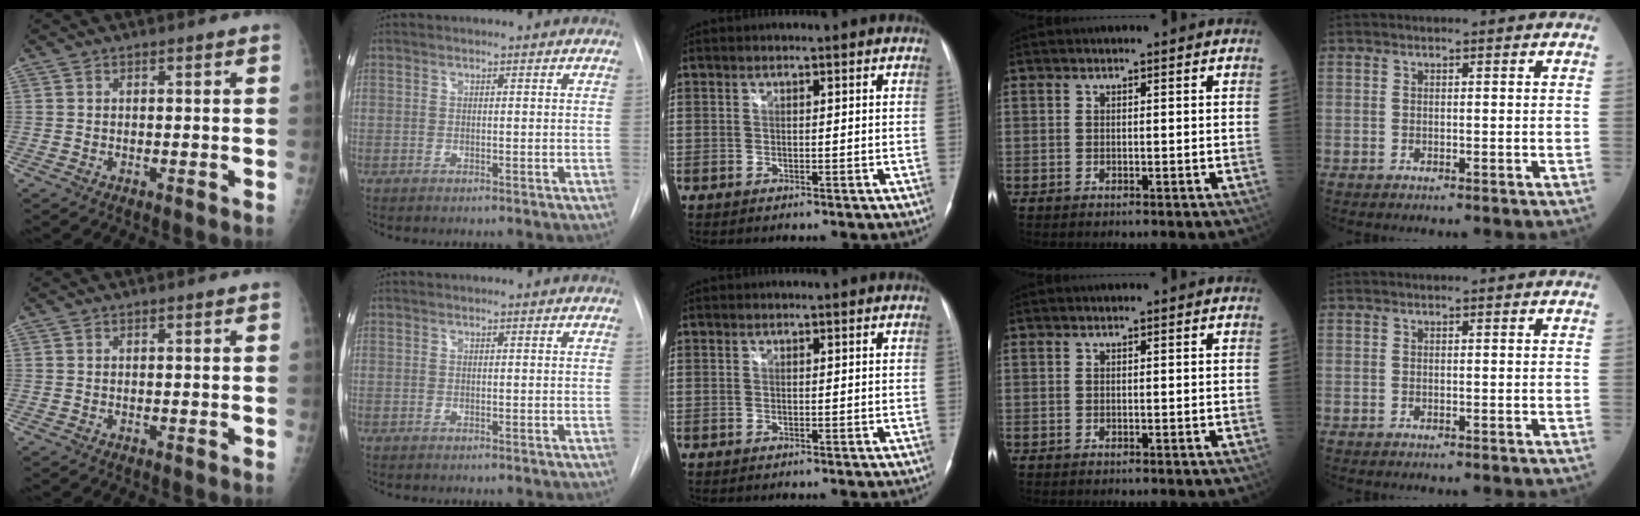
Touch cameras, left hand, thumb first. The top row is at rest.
{}